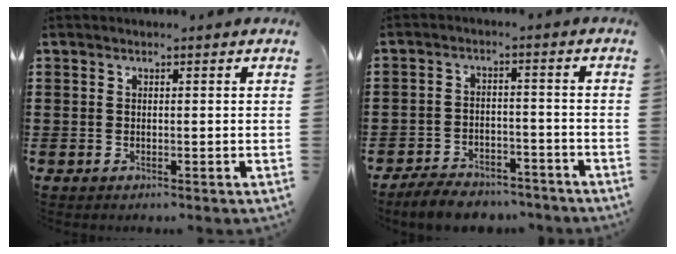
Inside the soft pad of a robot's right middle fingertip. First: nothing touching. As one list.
[{"total": 5.3, "force": [-5.2, 0.8, 0.9], "torque": [-0.020, 0.007, -0.103]}]